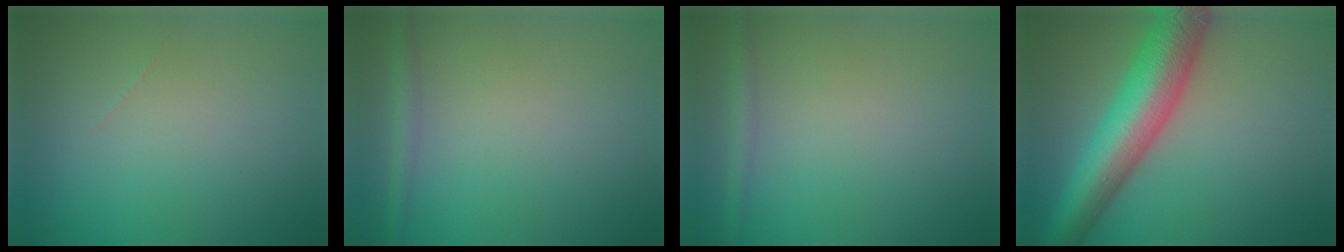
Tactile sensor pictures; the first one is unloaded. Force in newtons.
{"total": 1.6, "press": 1.6, "slide": 0.1}
{"total": 1.3, "press": 1.3, "slide": 0.1}
{"total": 9.5, "press": 9.5, "slide": 0.1}